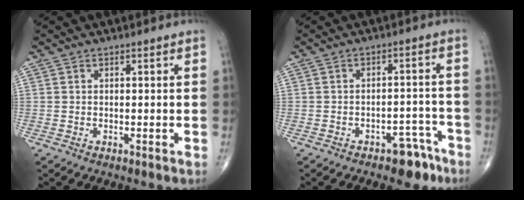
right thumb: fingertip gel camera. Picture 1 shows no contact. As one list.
[{"total": 6.4, "force": [-4.4, 3.3, 3.2], "torque": [-0.019, 0.044, -0.056]}]